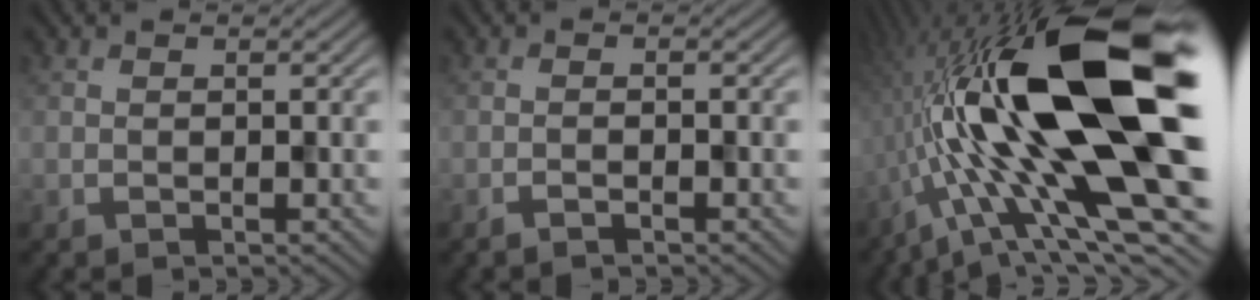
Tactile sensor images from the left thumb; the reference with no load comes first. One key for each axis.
{"total": 1.0, "fx": -0.7, "fy": 0.0, "fz": 0.7, "tx": -0.011, "ty": 0.004, "tz": -0.018}
{"total": 23.0, "fx": -1.1, "fy": 8.3, "fz": 21.4, "tx": -0.397, "ty": -0.011, "tz": -0.021}